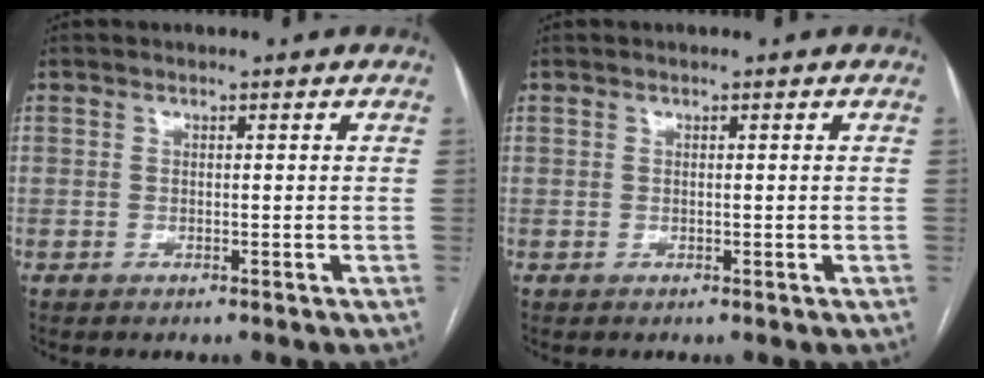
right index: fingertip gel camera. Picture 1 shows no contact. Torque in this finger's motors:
{"motor_torque": [0.02, 0.00, 0.00, 0.00]}